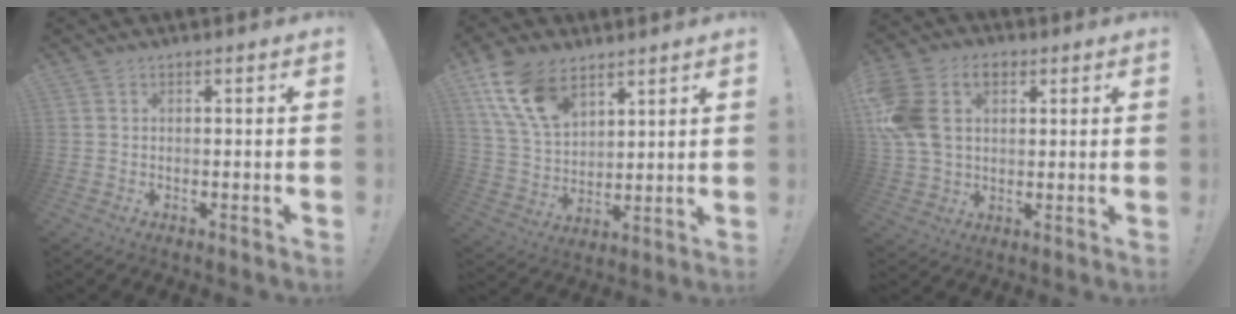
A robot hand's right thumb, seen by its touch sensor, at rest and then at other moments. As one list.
[{"total": 15.1, "force": [8.7, 9.2, 8.2], "torque": [-0.159, -0.036, 0.168]}, {"total": 14.6, "force": [4.6, 10.2, 9.4], "torque": [-0.174, -0.014, 0.088]}]